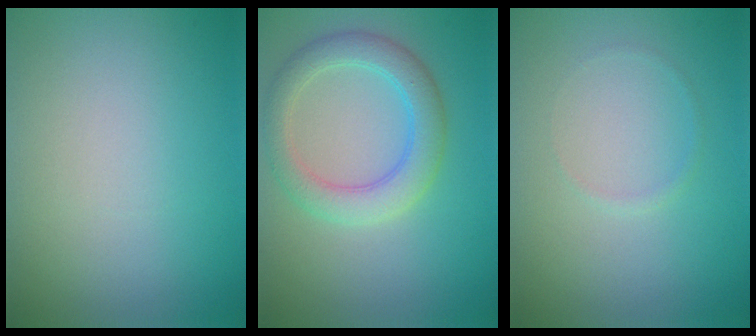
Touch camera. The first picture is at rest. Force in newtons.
{"total": 3.9, "press": 3.9, "slide": 0.1}
{"total": 0.5, "press": 0.5, "slide": 0.1}